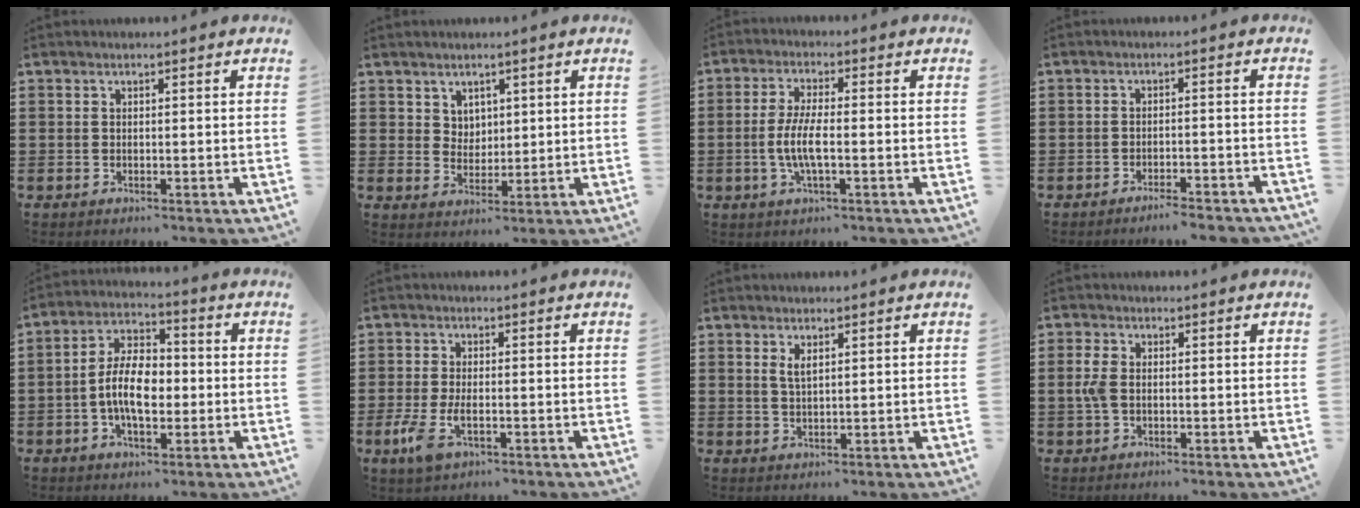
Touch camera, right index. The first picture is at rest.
{"total": 3.4, "force": [2.2, 2.5, 0.6], "torque": [-0.022, 0.008, 0.041]}
{"total": 5.6, "force": [-1.3, 1.4, 5.2], "torque": [-0.118, -0.004, -0.034]}
{"total": 2.6, "force": [-2.5, -0.1, 0.8], "torque": [-0.016, -0.001, -0.050]}
{"total": 8.4, "force": [-1.3, 4.5, 7.0], "torque": [-0.152, 0.007, -0.029]}
{"total": 4.2, "force": [-1.7, 1.8, 3.4], "torque": [-0.084, -0.009, -0.035]}
{"total": 2.4, "force": [1.2, 0.8, 1.9], "torque": [-0.041, 0.004, 0.021]}
{"total": 3.3, "force": [0.0, 1.9, 2.7], "torque": [-0.077, -0.001, -0.009]}